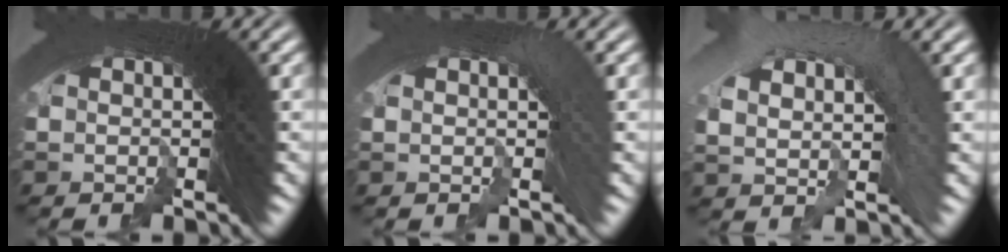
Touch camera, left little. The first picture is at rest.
{"total": 0.6, "force": [-0.5, 0.3, -0.1], "torque": [0.009, 0.006, -0.007]}
{"total": 4.0, "force": [-2.4, 3.1, 0.8], "torque": [-0.019, -0.005, -0.038]}